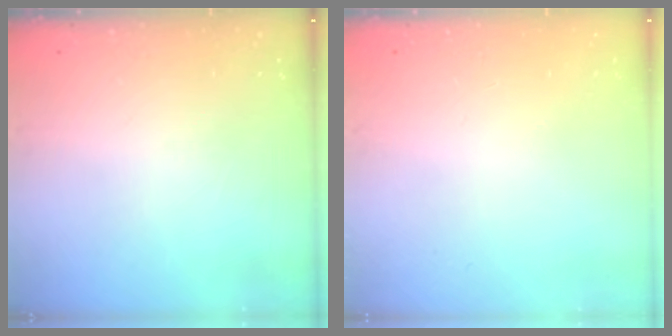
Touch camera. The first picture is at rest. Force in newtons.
{"total": 0.0}